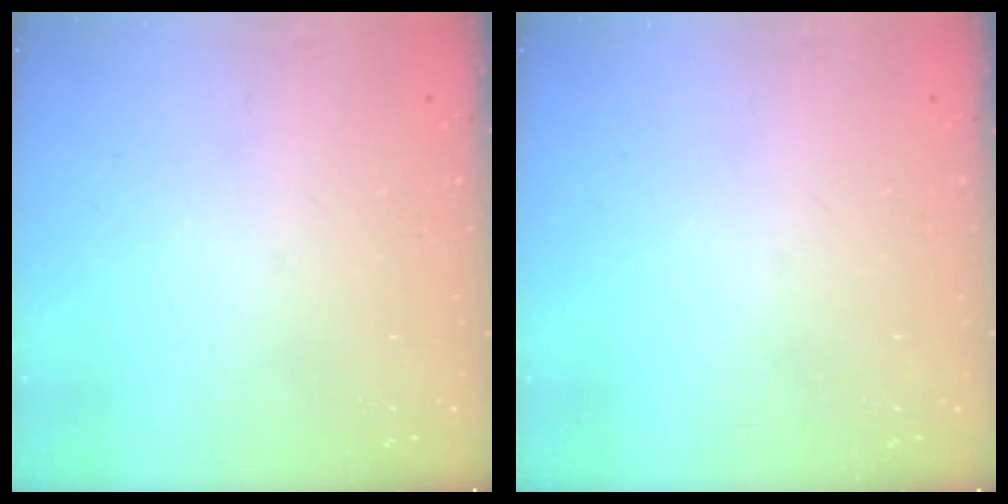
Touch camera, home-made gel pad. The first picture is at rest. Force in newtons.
{"total": 0.0}